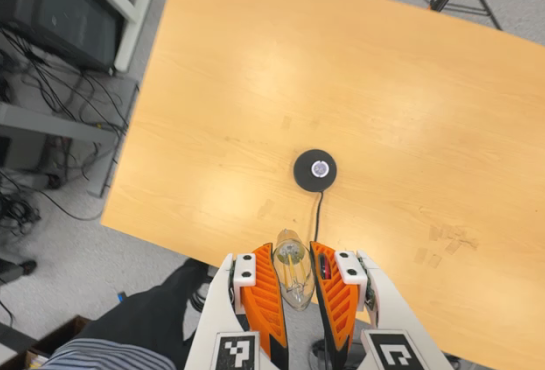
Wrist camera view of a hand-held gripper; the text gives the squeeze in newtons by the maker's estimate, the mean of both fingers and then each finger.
{"total": 21.1, "left": 23.8, "right": 18.4}